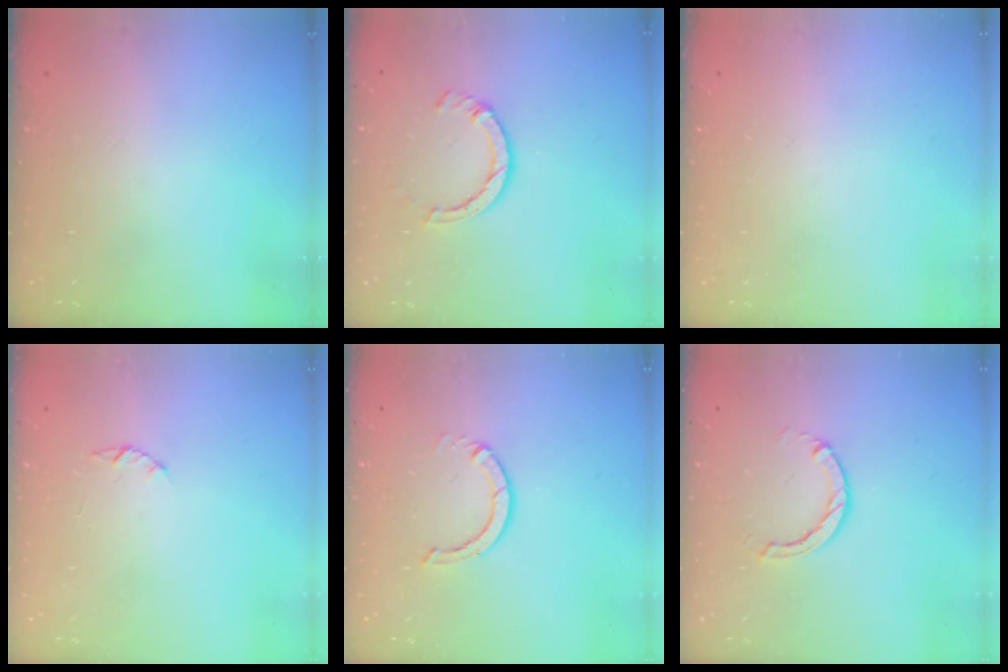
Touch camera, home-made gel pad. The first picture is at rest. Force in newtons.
{"total": 5.8, "press": 5.8, "slide": 0.8}
{"total": 0.0}
{"total": 1.4, "press": 1.4, "slide": 0.3}
{"total": 3.9, "press": 3.8, "slide": 0.3}
{"total": 2.9, "press": 2.9, "slide": 0.4}